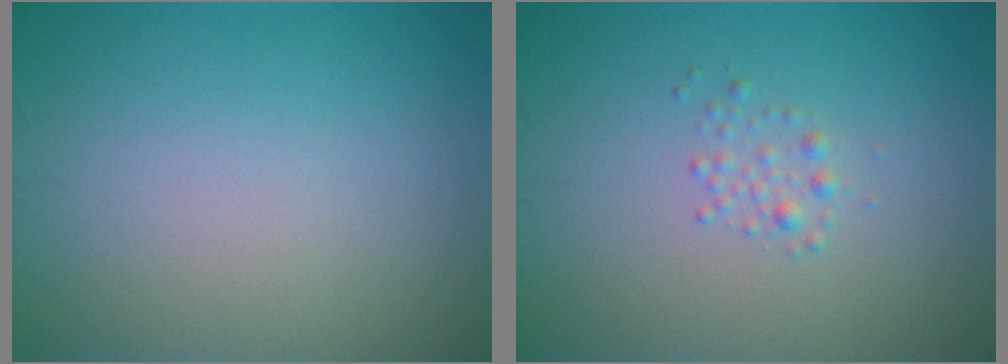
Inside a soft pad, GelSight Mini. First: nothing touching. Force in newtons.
{"total": 1.1, "press": 1.1, "slide": 0.0}